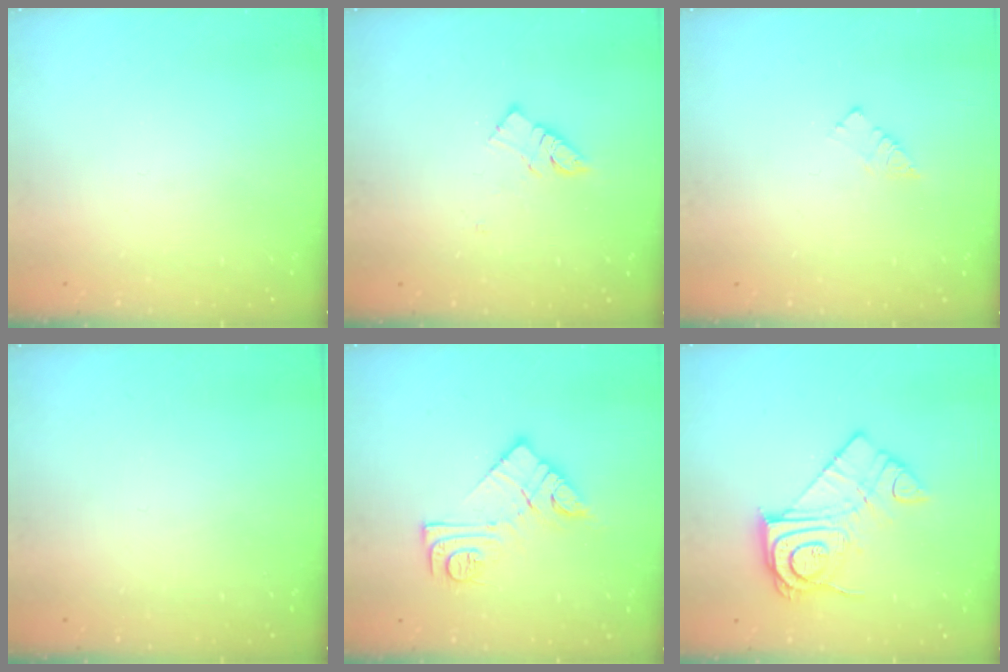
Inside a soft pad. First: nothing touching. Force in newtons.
{"total": 9.1, "press": 9.1, "slide": 0.4}
{"total": 3.4, "press": 3.4, "slide": 0.2}
{"total": 0.0}
{"total": 12.6, "press": 12.6, "slide": 0.8}
{"total": 14.3, "press": 14.3, "slide": 0.7}